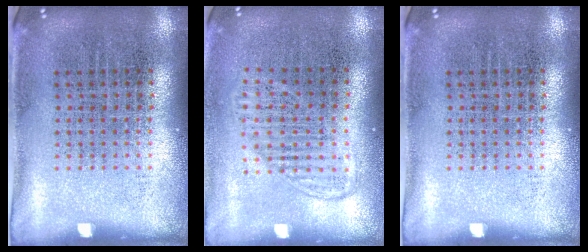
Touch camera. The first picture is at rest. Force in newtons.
{"total": 1.3, "press": 1.2, "slide": 0.6}
{"total": 0.0}